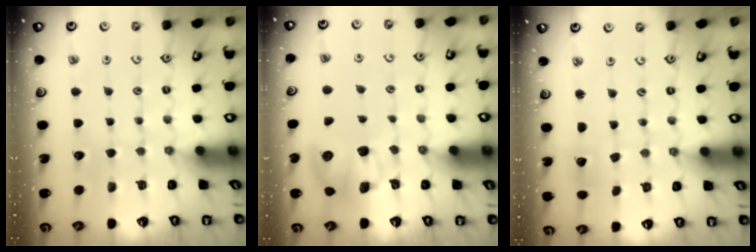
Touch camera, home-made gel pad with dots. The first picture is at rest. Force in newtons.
{"total": 9.4, "press": 9.3, "slide": 0.8}
{"total": 1.6, "press": 1.6, "slide": 0.2}